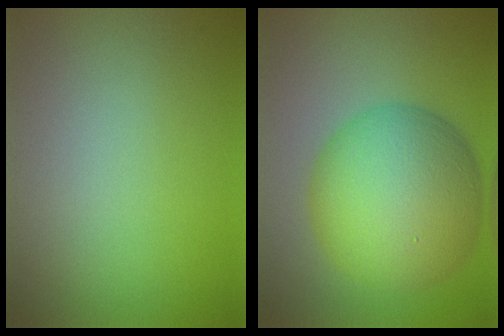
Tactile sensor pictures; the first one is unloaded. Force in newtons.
{"total": 11.1, "press": 11.1, "slide": 0.2}